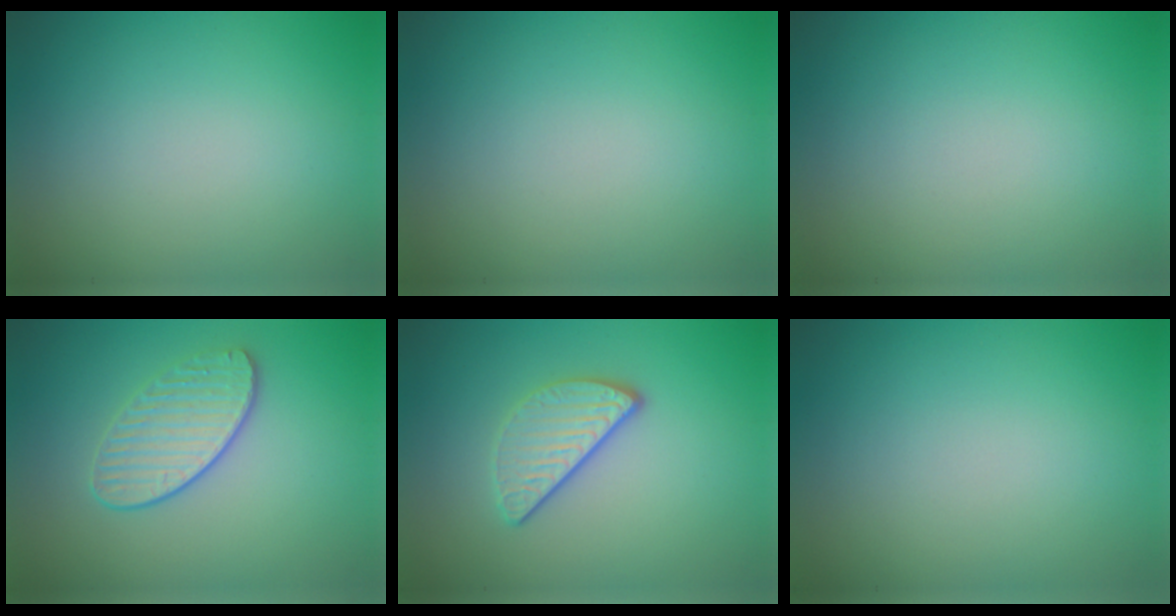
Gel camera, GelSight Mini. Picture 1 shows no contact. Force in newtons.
{"total": 0.0}
{"total": 0.0}
{"total": 2.7, "press": 2.4, "slide": 1.2}
{"total": 2.9, "press": 2.4, "slide": 1.6}
{"total": 0.0}